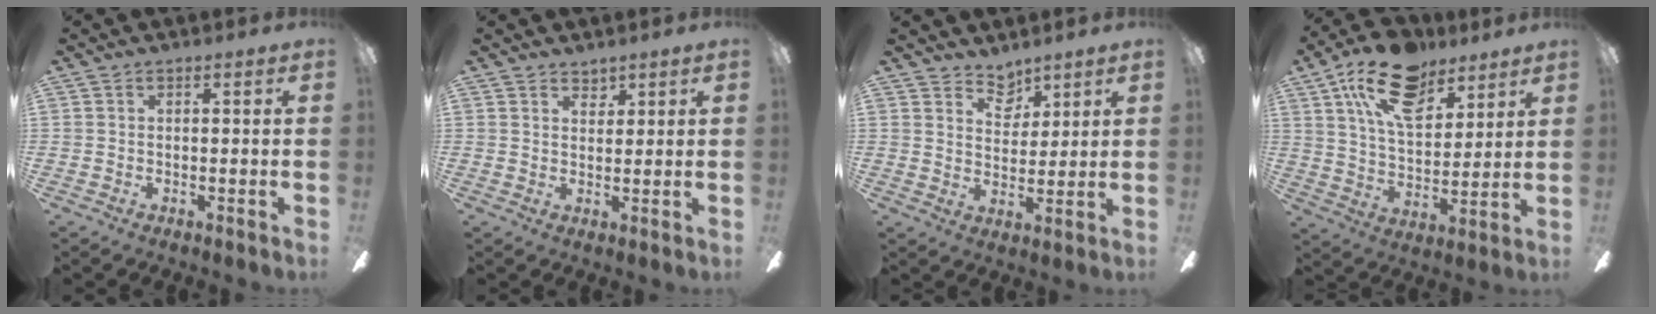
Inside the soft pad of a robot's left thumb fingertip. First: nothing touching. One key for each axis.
{"total": 2.6, "fx": 2.3, "fy": 1.1, "fz": 0.0, "tx": 0.005, "ty": -0.014, "tz": 0.044}
{"total": 6.0, "fx": 5.0, "fy": 3.1, "fz": 1.4, "tx": -0.020, "ty": -0.027, "tz": 0.090}
{"total": 18.1, "fx": 11.3, "fy": 9.4, "fz": 10.6, "tx": -0.183, "ty": -0.041, "tz": 0.202}